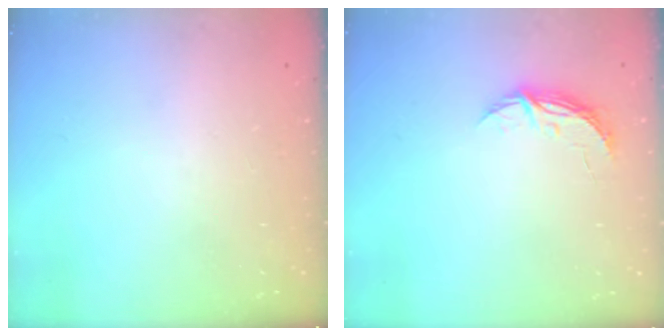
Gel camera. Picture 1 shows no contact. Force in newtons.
{"total": 4.6, "press": 4.6, "slide": 0.4}